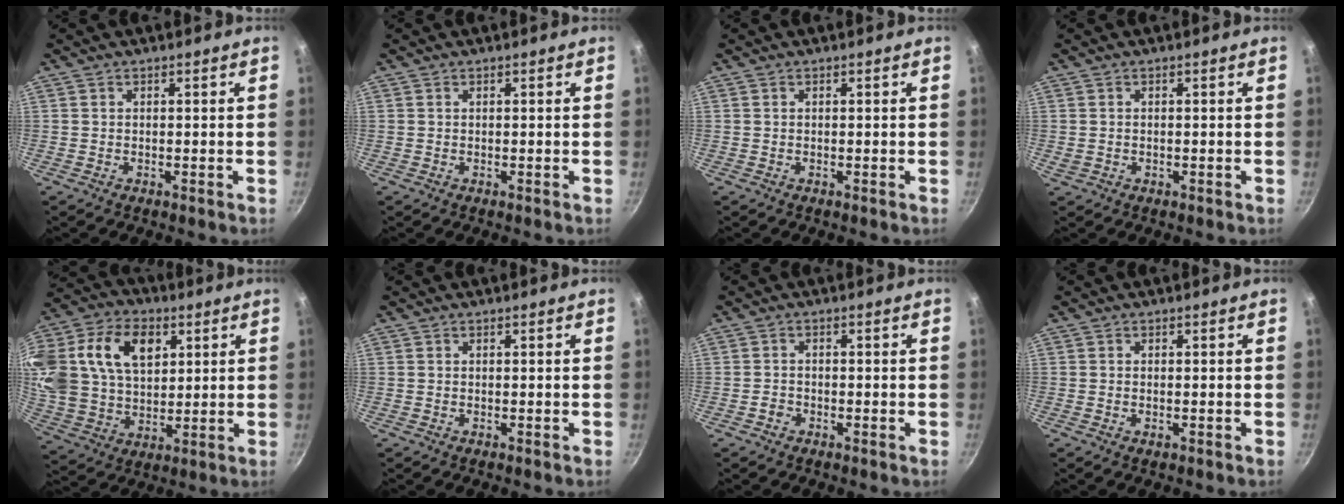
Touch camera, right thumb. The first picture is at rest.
{"total": 0.0}
{"total": 0.0}
{"total": 0.8, "force": [0.0, 0.7, 0.4], "torque": [-0.006, 0.002, 0.001]}
{"total": 27.2, "force": [9.4, 18.6, 17.4], "torque": [-0.373, 0.024, 0.169]}
{"total": 0.0}
{"total": 1.4, "force": [-0.9, 1.0, 0.4], "torque": [-0.005, 0.008, -0.018]}
{"total": 0.8, "force": [-0.2, 0.4, 0.6], "torque": [-0.011, 0.000, -0.003]}